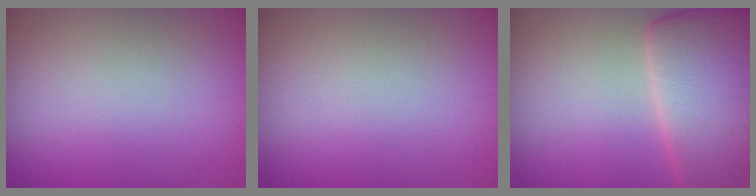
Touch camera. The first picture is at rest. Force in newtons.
{"total": 0.0}
{"total": 10.1, "press": 10.1, "slide": 0.5}